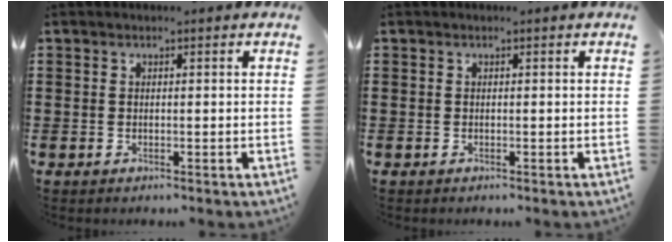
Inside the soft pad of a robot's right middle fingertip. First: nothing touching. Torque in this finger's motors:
{"motor_torque": [0.06, 0.00, 0.00, 0.01]}